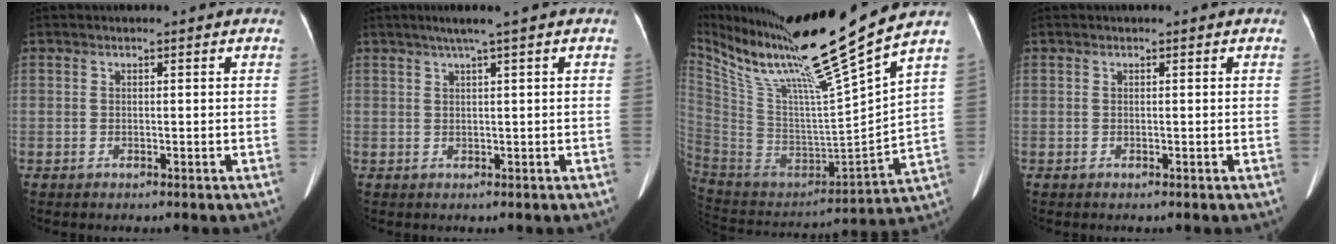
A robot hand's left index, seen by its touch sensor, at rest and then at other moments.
{"total": 2.8, "force": [1.7, -0.6, 2.1], "torque": [-0.043, 0.004, 0.033]}
{"total": 23.6, "force": [17.7, -2.1, 15.4], "torque": [-0.268, -0.038, 0.312]}
{"total": 0.0}